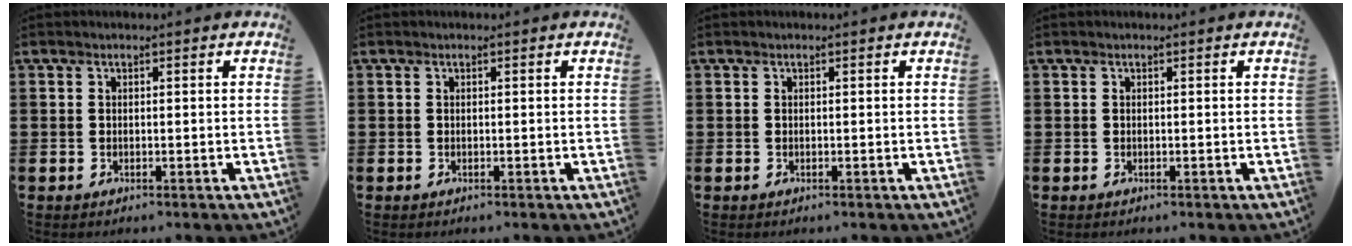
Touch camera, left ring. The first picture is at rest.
{"total": 0.0}
{"total": 0.0}
{"total": 0.0}